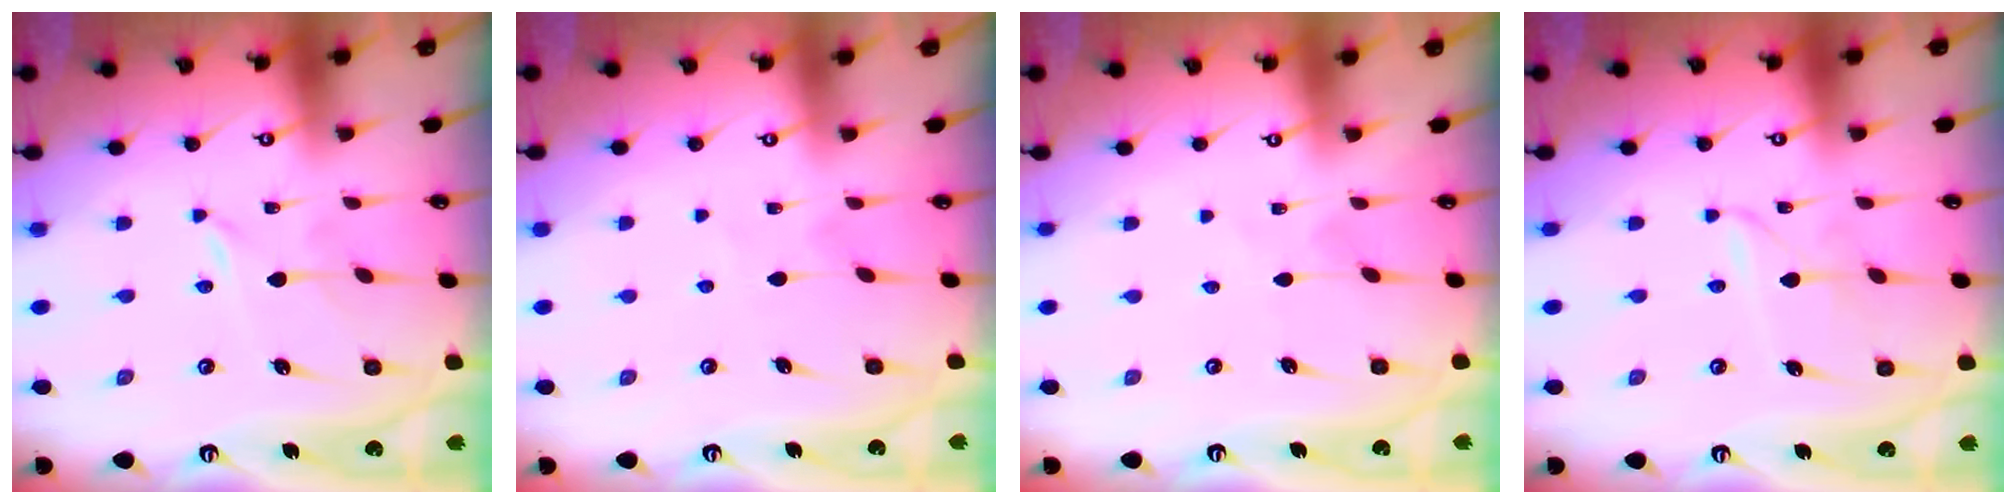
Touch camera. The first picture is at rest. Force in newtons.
{"total": 2.8, "press": 2.7, "slide": 0.3}
{"total": 1.4, "press": 1.4, "slide": 0.2}
{"total": 2.1, "press": 2.1, "slide": 0.2}